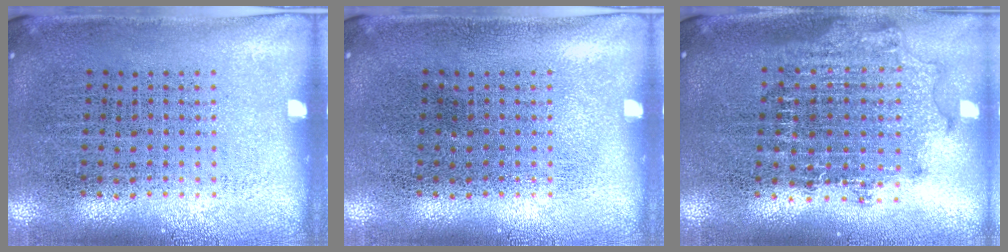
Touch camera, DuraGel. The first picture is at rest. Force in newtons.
{"total": 0.0}
{"total": 1.9, "press": 1.5, "slide": 1.1}